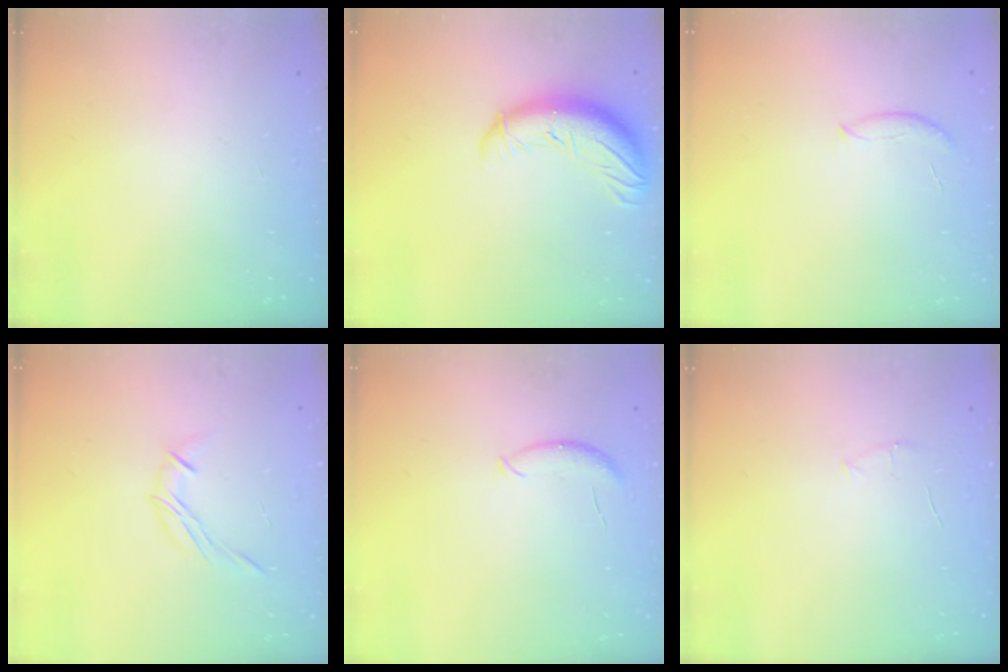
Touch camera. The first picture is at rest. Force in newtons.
{"total": 11.9, "press": 11.5, "slide": 3.2}
{"total": 6.0, "press": 5.9, "slide": 1.3}
{"total": 7.2, "press": 7.1, "slide": 1.3}
{"total": 8.7, "press": 8.6, "slide": 1.2}
{"total": 4.0, "press": 3.8, "slide": 1.2}